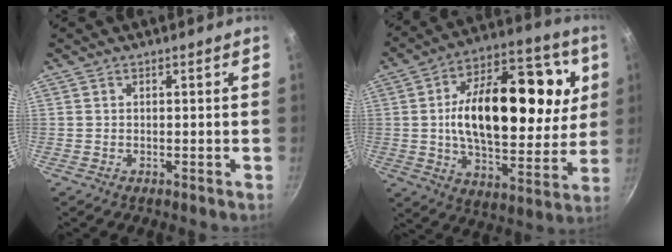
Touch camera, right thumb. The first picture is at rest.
{"total": 27.6, "force": [5.2, 15.4, 22.3], "torque": [-0.328, 0.003, 0.068]}